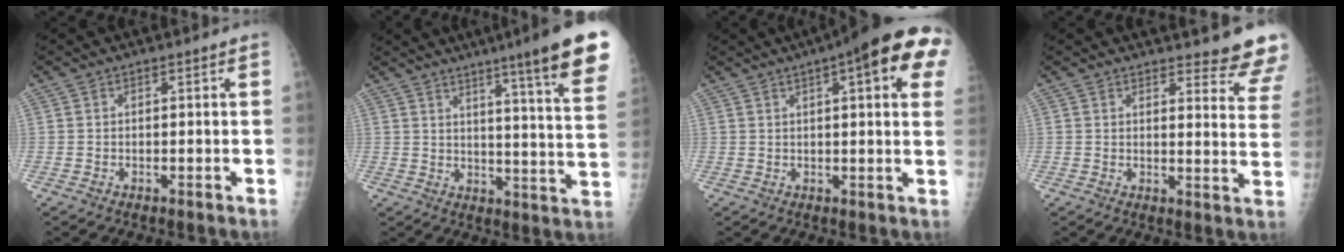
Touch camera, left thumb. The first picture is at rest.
{"total": 18.1, "force": [11.8, 0.4, 13.8], "torque": [-0.166, -0.065, 0.145]}
{"total": 16.2, "force": [6.4, 3.9, 14.4], "torque": [-0.177, 0.005, 0.072]}
{"total": 11.8, "force": [11.2, 1.6, 3.4], "torque": [-0.007, -0.098, 0.107]}